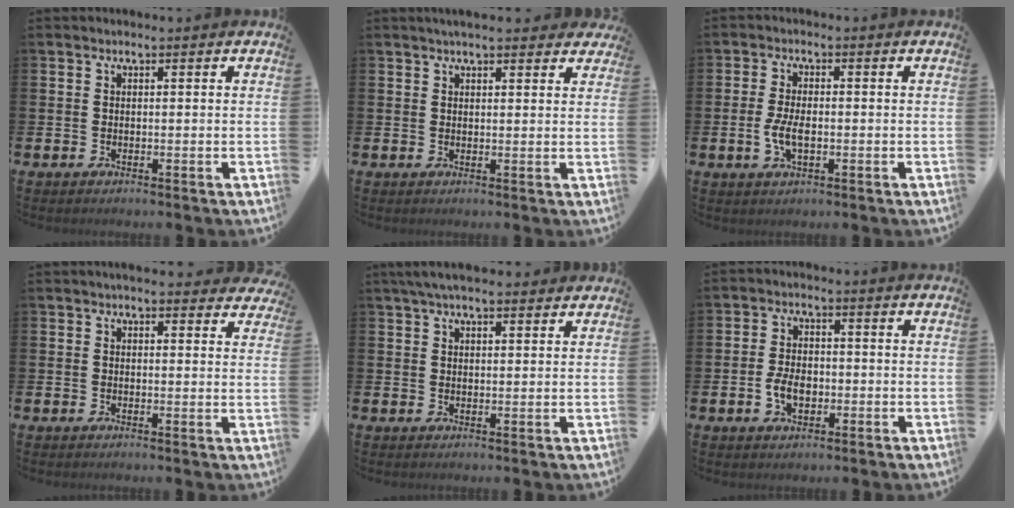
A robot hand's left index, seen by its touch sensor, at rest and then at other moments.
{"total": 2.8, "force": [2.6, 0.6, 0.9], "torque": [-0.008, -0.009, 0.045]}
{"total": 3.8, "force": [-0.6, 1.8, 3.3], "torque": [-0.059, -0.001, -0.014]}
{"total": 2.5, "force": [2.5, 0.4, 0.4], "torque": [0.002, -0.012, 0.042]}
{"total": 4.1, "force": [3.5, 1.1, 1.9], "torque": [-0.039, -0.004, 0.064]}
{"total": 4.0, "force": [-1.0, 2.6, 2.9], "torque": [-0.038, 0.000, -0.021]}